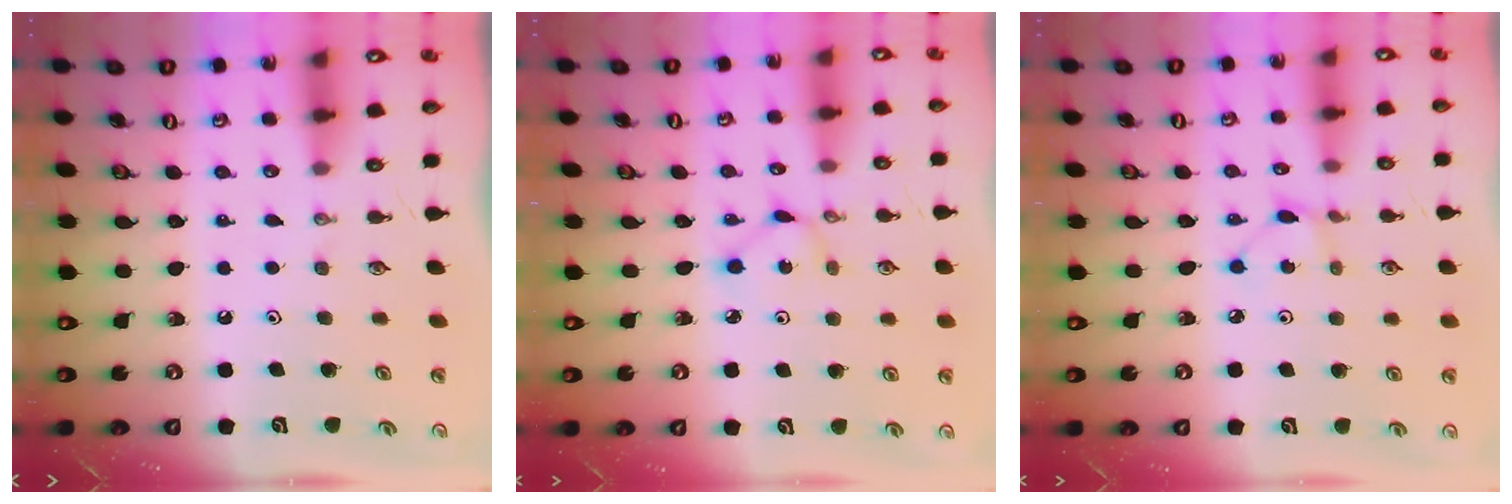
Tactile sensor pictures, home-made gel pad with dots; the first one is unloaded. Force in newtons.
{"total": 1.9, "press": 1.9, "slide": 0.1}
{"total": 2.2, "press": 2.2, "slide": 0.3}